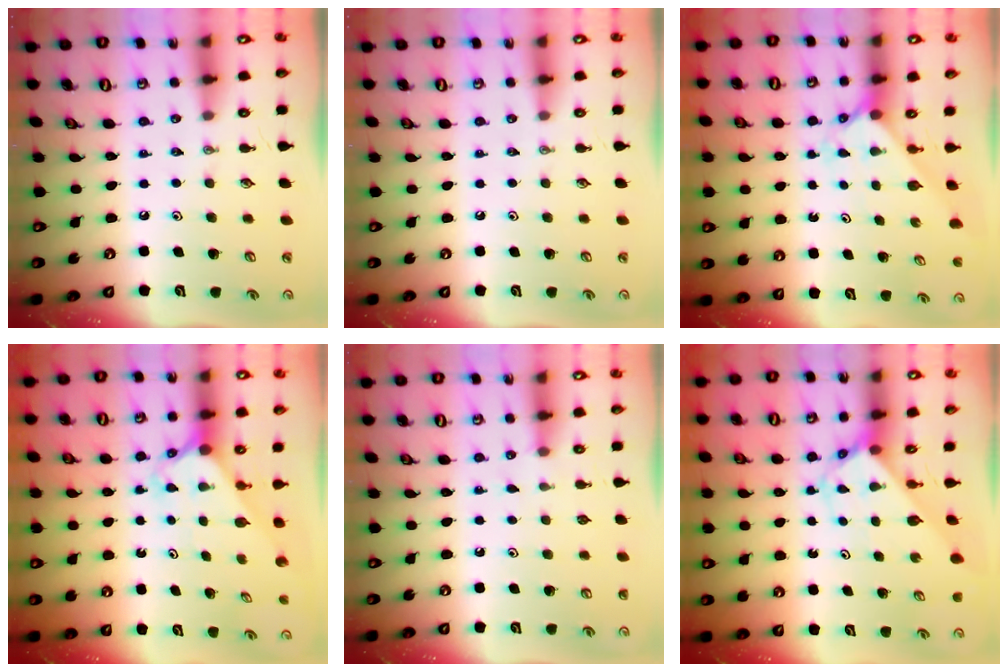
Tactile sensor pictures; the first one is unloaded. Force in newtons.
{"total": 0.0}
{"total": 1.9, "press": 1.9, "slide": 0.2}
{"total": 2.4, "press": 2.4, "slide": 0.2}
{"total": 1.7, "press": 1.6, "slide": 0.2}
{"total": 2.7, "press": 2.7, "slide": 0.1}